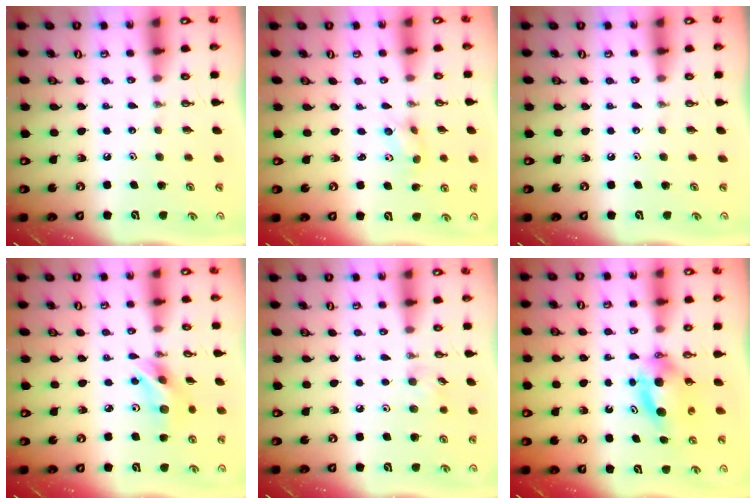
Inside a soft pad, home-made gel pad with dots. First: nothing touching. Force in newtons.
{"total": 3.4, "press": 3.1, "slide": 1.4}
{"total": 0.0}
{"total": 11.4, "press": 10.9, "slide": 3.3}
{"total": 4.8, "press": 4.5, "slide": 1.4}
{"total": 5.8, "press": 5.7, "slide": 0.8}